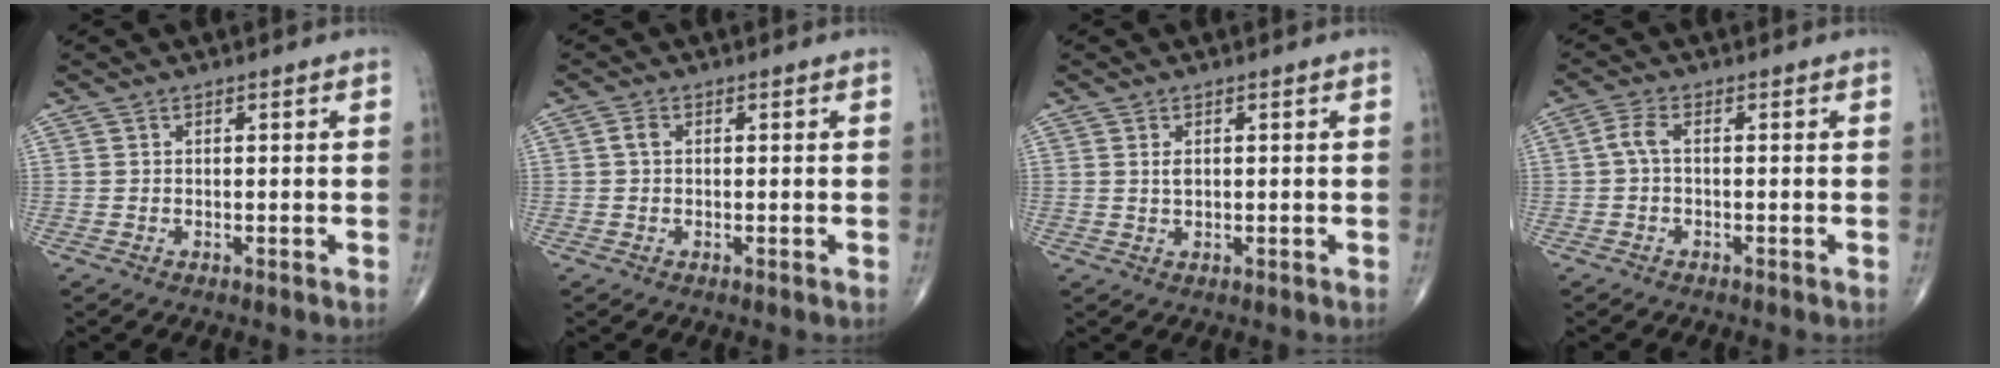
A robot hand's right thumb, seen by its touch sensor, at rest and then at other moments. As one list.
[{"total": 1.7, "force": [0.1, 1.2, 1.2], "torque": [-0.021, 0.005, -0.001]}, {"total": 1.6, "force": [0.4, 0.8, 1.2], "torque": [-0.021, -0.003, 0.009]}, {"total": 2.6, "force": [-0.2, 1.1, 2.4], "torque": [-0.054, 0.005, -0.010]}]